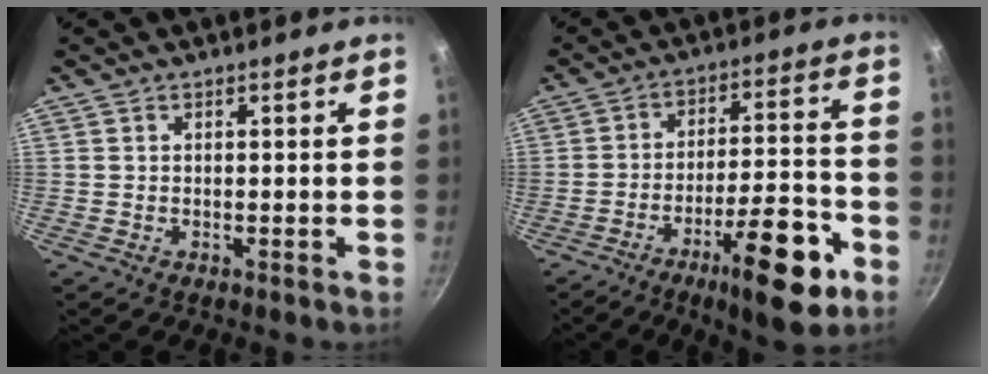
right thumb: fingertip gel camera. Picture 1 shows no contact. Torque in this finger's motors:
{"motor_torque": [2.88, 2.13, 2.25, -0.52, 0.30]}